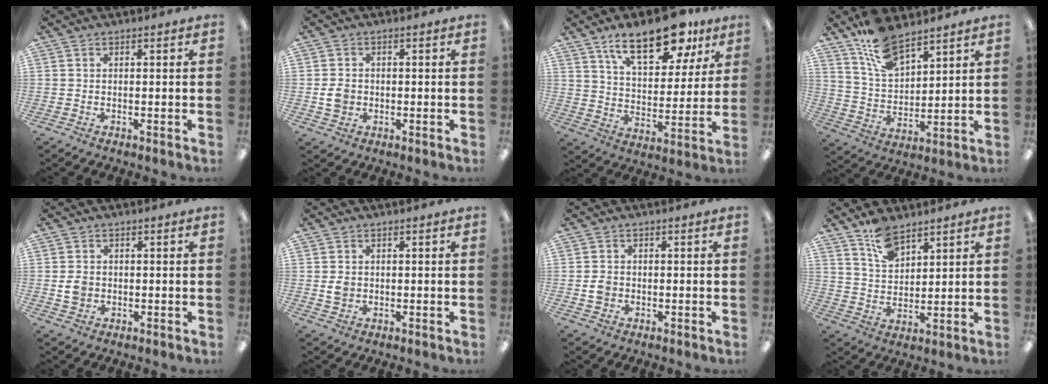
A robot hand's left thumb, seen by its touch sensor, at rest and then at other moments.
{"total": 3.7, "force": [-0.4, 3.0, 2.0], "torque": [-0.027, 0.004, -0.007]}
{"total": 19.6, "force": [12.3, 8.8, 12.5], "torque": [-0.186, -0.054, 0.203]}
{"total": 12.7, "force": [9.5, 5.5, 6.5], "torque": [-0.128, -0.044, 0.177]}
{"total": 3.3, "force": [-0.2, 2.8, 1.8], "torque": [-0.024, 0.003, -0.005]}
{"total": 2.7, "force": [0.1, 2.3, 1.5], "torque": [-0.021, 0.002, 0.000]}
{"total": 2.7, "force": [-0.3, 2.2, 1.4], "torque": [-0.017, 0.002, -0.008]}
{"total": 8.3, "force": [6.4, 3.9, 3.7], "torque": [-0.067, -0.031, 0.117]}